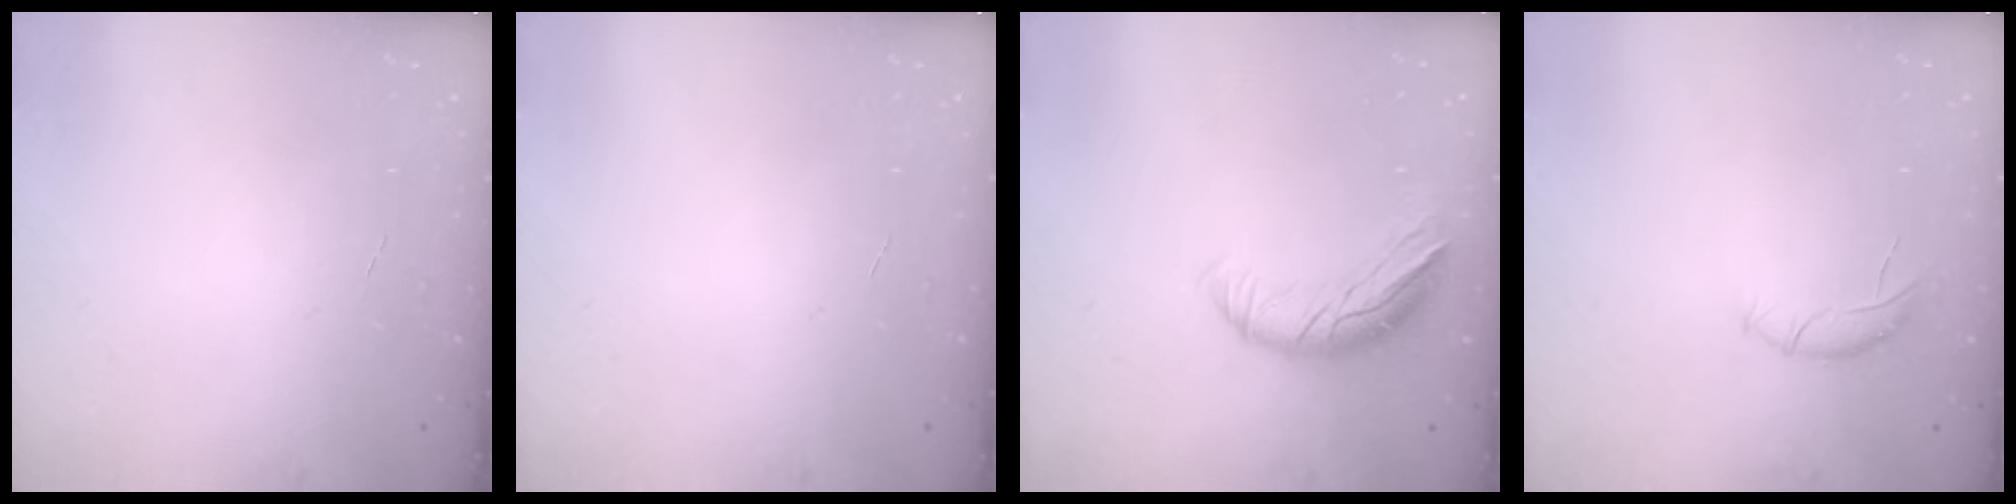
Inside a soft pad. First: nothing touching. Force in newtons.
{"total": 0.0}
{"total": 10.4, "press": 10.2, "slide": 1.7}
{"total": 6.8, "press": 6.7, "slide": 1.2}